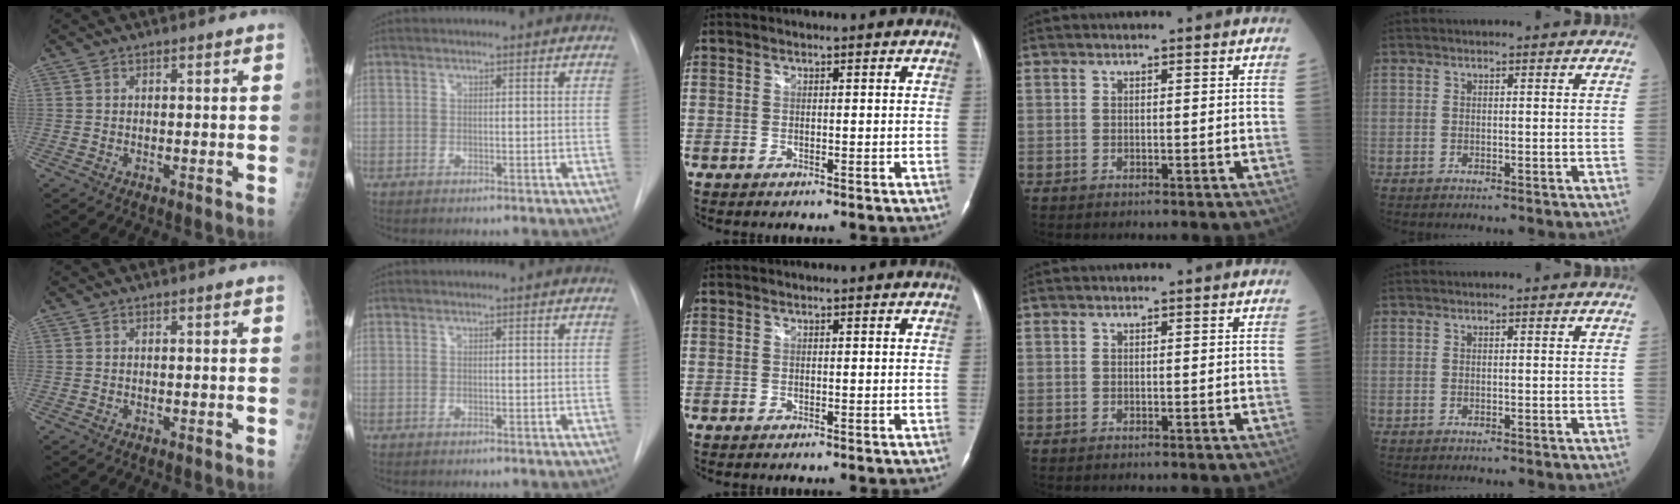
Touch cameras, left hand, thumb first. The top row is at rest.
{}